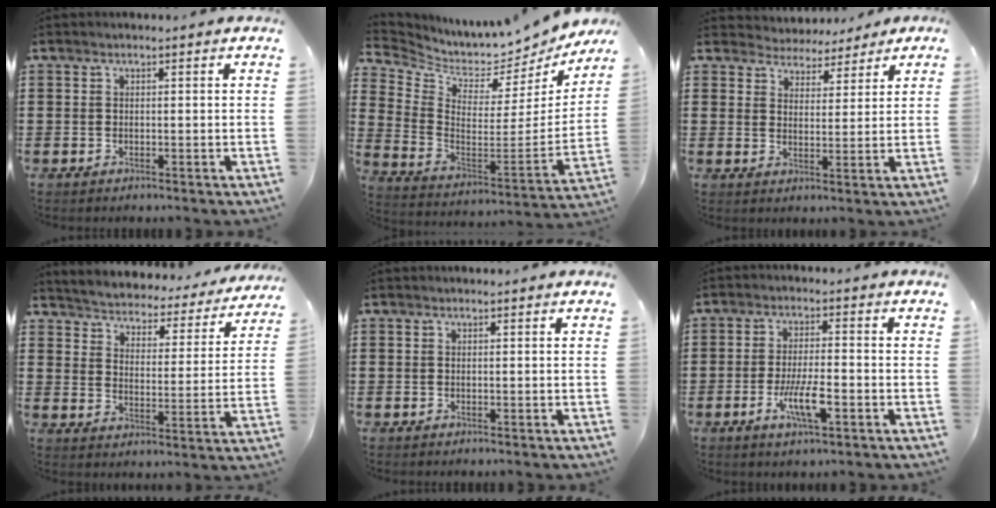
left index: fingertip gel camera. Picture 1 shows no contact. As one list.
[{"total": 4.4, "force": [3.9, 1.6, 1.0], "torque": [-0.052, -0.057, 0.059]}, {"total": 3.9, "force": [3.6, 1.5, -0.2], "torque": [-0.018, -0.013, 0.065]}, {"total": 3.0, "force": [3.0, -0.1, -0.2], "torque": [-0.019, -0.035, 0.041]}, {"total": 0.0}, {"total": 6.6, "force": [-2.6, 1.7, 5.9], "torque": [-0.113, -0.004, -0.046]}]